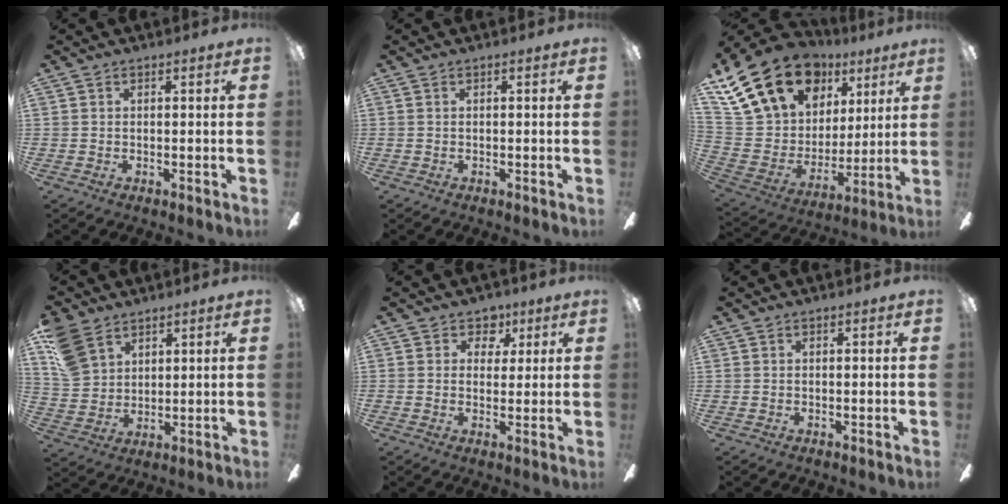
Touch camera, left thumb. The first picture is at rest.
{"total": 0.0}
{"total": 23.7, "force": [13.7, 15.7, 11.3], "torque": [-0.234, -0.060, 0.268]}
{"total": 11.4, "force": [7.0, 7.9, 4.4], "torque": [-0.104, -0.020, 0.142]}
{"total": 5.1, "force": [2.6, 4.2, 1.2], "torque": [-0.007, -0.009, 0.042]}
{"total": 0.0}